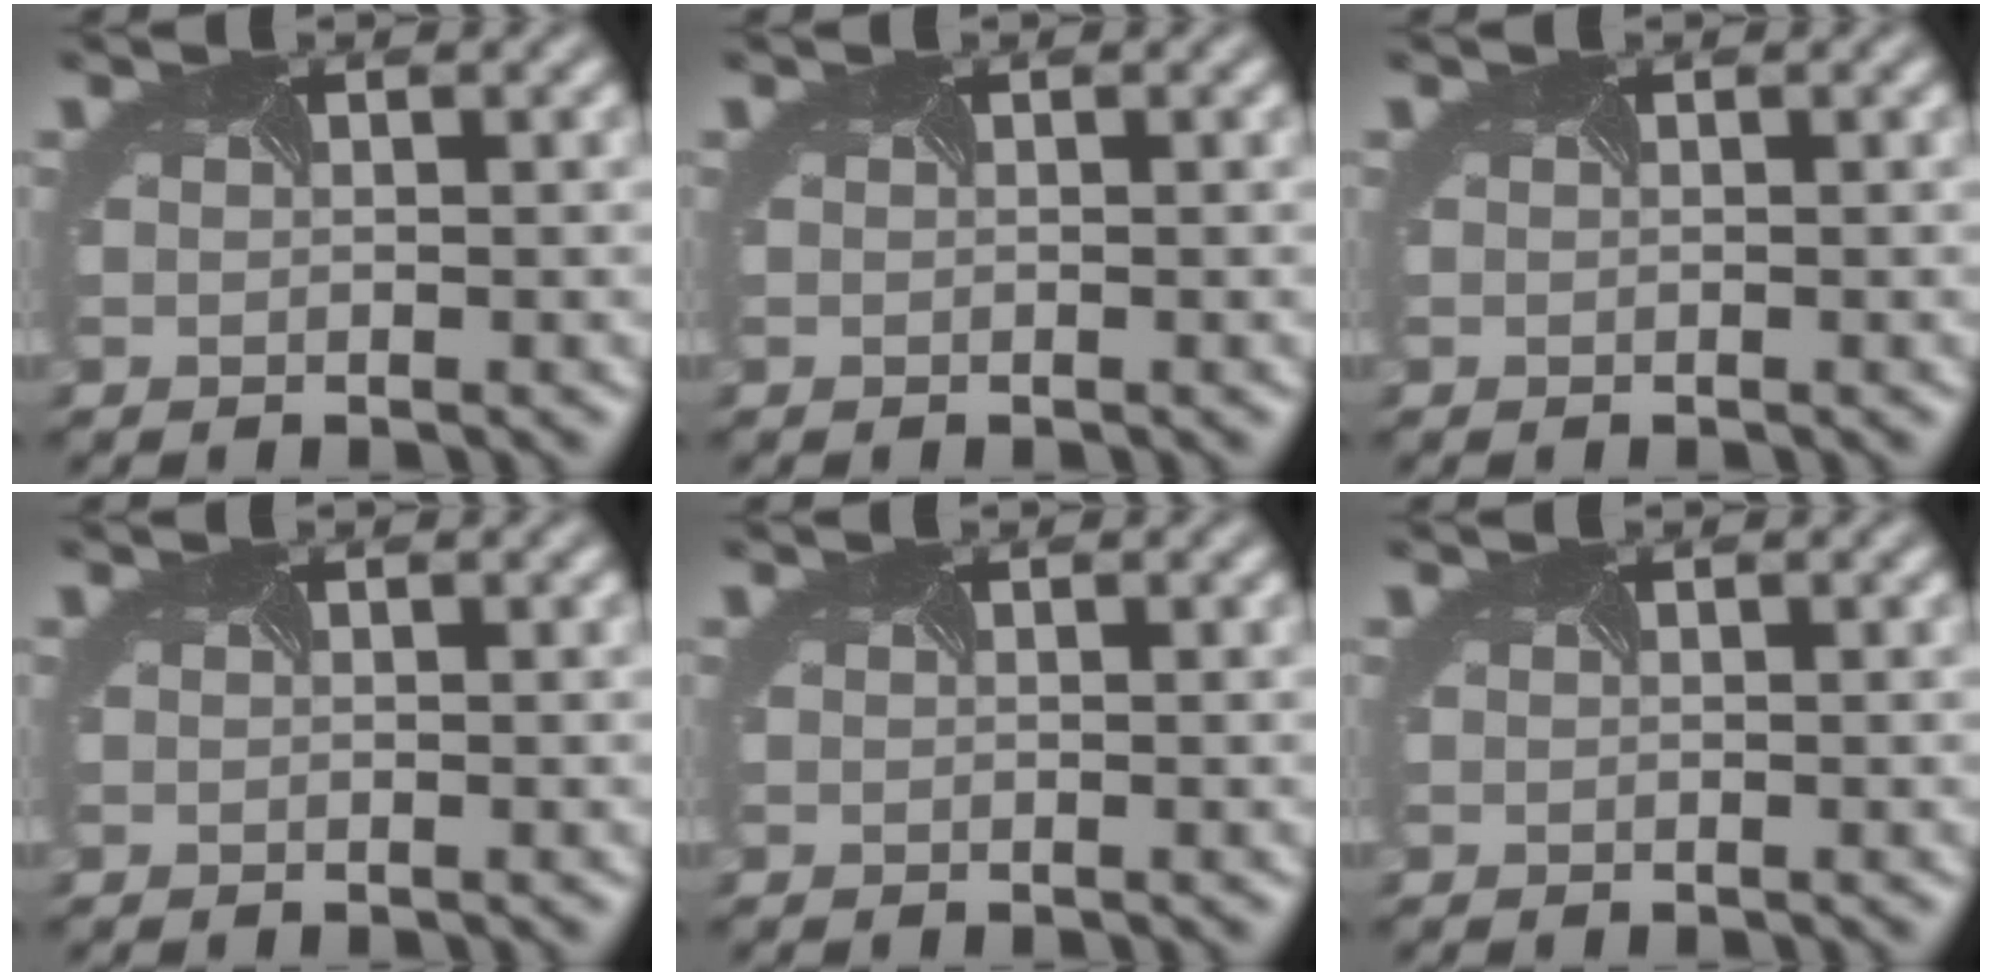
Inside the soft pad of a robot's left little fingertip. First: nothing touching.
{"total": 0.0}
{"total": 0.0}
{"total": 0.0}
{"total": 0.0}
{"total": 0.0}